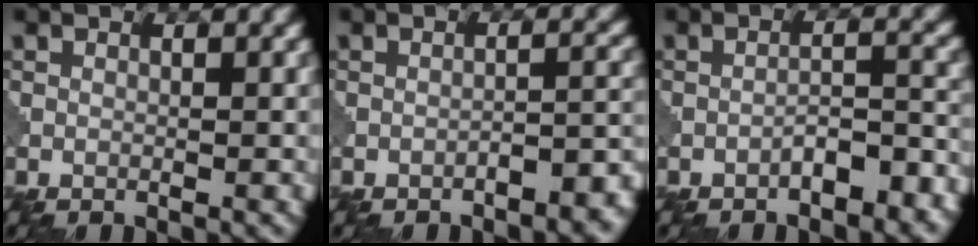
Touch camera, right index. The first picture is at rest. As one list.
[{"total": 3.5, "force": [-2.2, 1.2, 2.4], "torque": [-0.030, 0.009, -0.029]}, {"total": 3.6, "force": [-2.2, 1.3, 2.5], "torque": [-0.039, 0.012, -0.033]}]